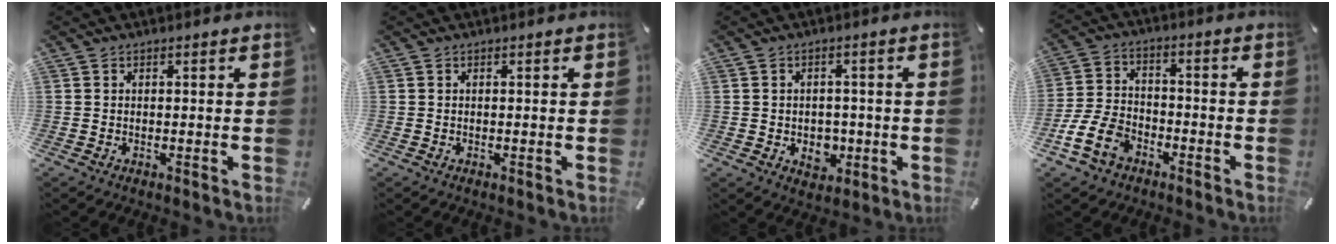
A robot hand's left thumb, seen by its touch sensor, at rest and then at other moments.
{"total": 0.0}
{"total": 4.9, "force": [-0.8, 4.3, 2.3], "torque": [-0.016, 0.000, -0.013]}
{"total": 10.9, "force": [-5.6, 7.5, 5.6], "torque": [-0.125, 0.029, -0.103]}